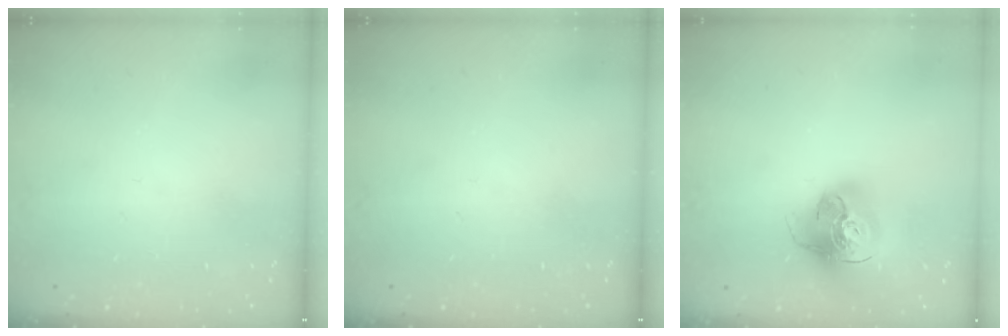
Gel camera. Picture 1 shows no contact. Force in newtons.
{"total": 0.0}
{"total": 18.6, "press": 18.5, "slide": 2.0}